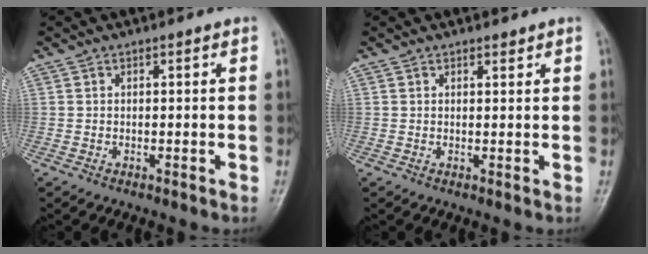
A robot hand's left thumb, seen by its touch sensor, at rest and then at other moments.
{"total": 1.1, "force": [1.0, 0.4, 0.3], "torque": [-0.001, -0.008, 0.014]}